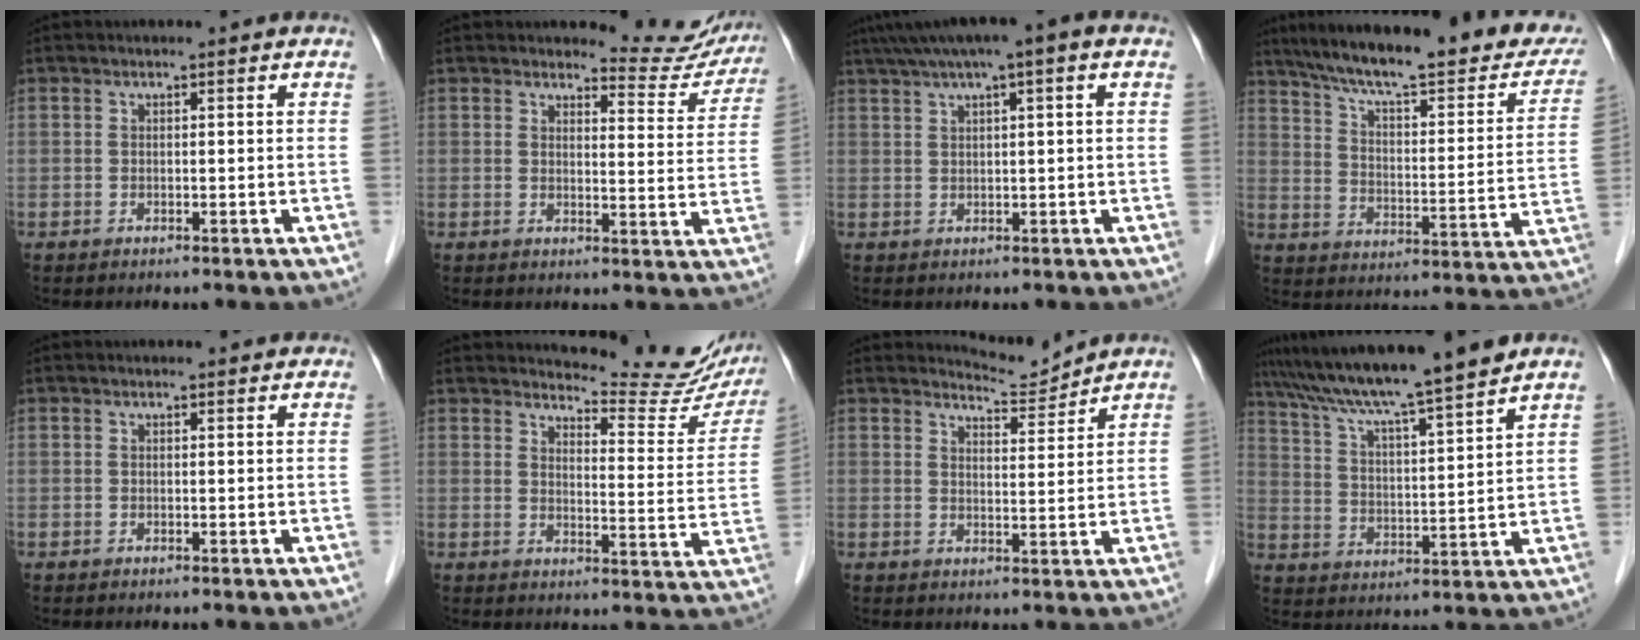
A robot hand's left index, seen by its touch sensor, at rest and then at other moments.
{"total": 8.9, "force": [8.8, 1.5, -0.1], "torque": [0.015, -0.048, 0.086]}
{"total": 8.2, "force": [4.7, 0.4, 6.6], "torque": [-0.110, 0.040, 0.075]}
{"total": 28.0, "force": [22.8, 5.2, 15.4], "torque": [-0.229, -0.018, 0.301]}
{"total": 2.5, "force": [2.3, 0.8, 0.5], "torque": [-0.007, 0.005, 0.015]}
{"total": 14.3, "force": [13.9, 1.4, 3.2], "torque": [-0.037, -0.077, 0.152]}
{"total": 3.9, "force": [3.8, -0.6, -1.0], "torque": [0.004, -0.017, 0.065]}
{"total": 14.9, "force": [13.0, -1.1, 7.3], "torque": [-0.129, 0.010, 0.210]}